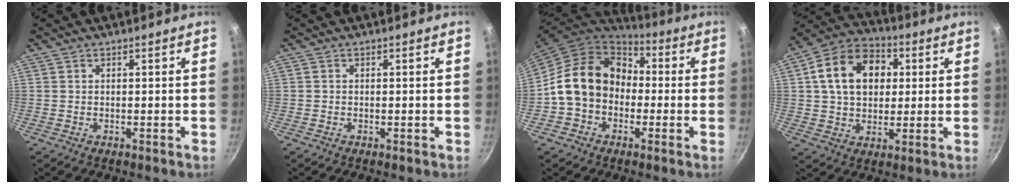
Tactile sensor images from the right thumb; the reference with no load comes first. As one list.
[{"total": 0.0}, {"total": 15.8, "force": [-0.5, 12.8, 9.2], "torque": [-0.127, 0.046, -0.024]}, {"total": 15.7, "force": [3.4, 11.5, 10.1], "torque": [-0.145, 0.020, 0.044]}]